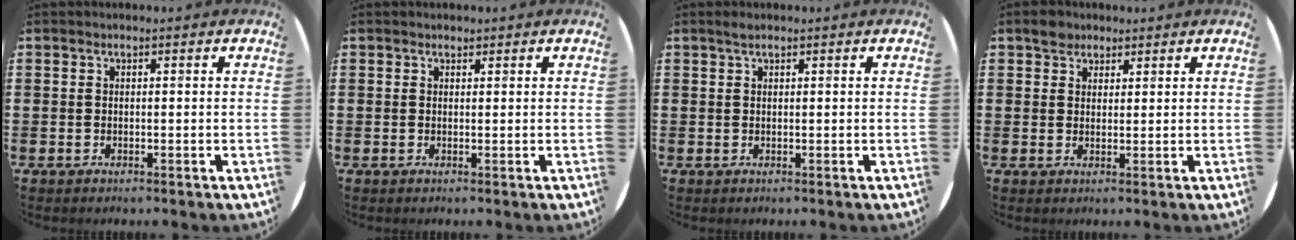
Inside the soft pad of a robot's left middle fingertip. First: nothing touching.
{"total": 0.5, "force": [0.5, 0.2, 0.0], "torque": [-0.001, 0.002, 0.010]}
{"total": 0.8, "force": [0.6, 0.2, 0.4], "torque": [-0.008, 0.002, 0.012]}
{"total": 2.5, "force": [2.1, 1.3, 0.2], "torque": [0.007, -0.002, 0.039]}